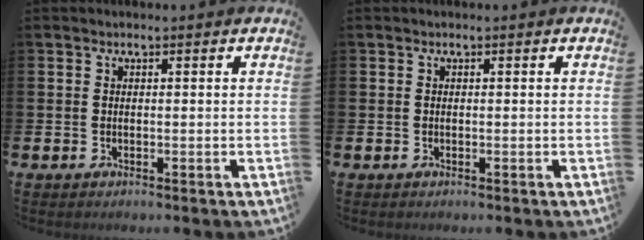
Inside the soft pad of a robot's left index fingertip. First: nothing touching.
{"total": 0.0}